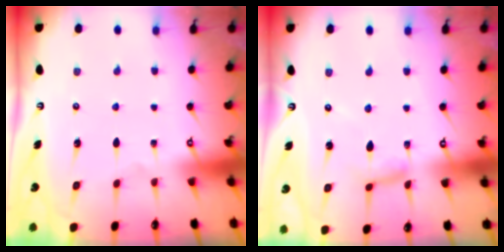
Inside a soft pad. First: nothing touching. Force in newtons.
{"total": 5.2, "press": 5.2, "slide": 0.5}